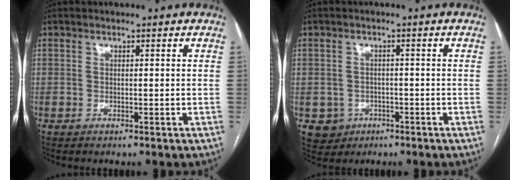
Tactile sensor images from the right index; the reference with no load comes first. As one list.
[{"total": 3.9, "force": [-1.4, 3.7, 0.3], "torque": [0.001, 0.010, -0.012]}]